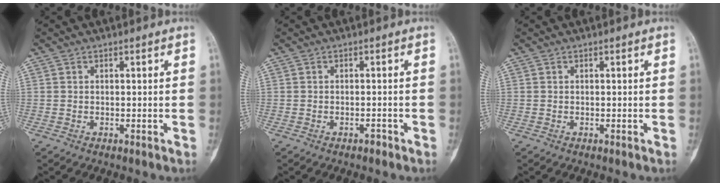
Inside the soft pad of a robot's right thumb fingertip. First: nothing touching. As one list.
[{"total": 1.1, "force": [-0.8, 0.4, 0.5], "torque": [-0.010, 0.004, -0.013]}, {"total": 0.0}]